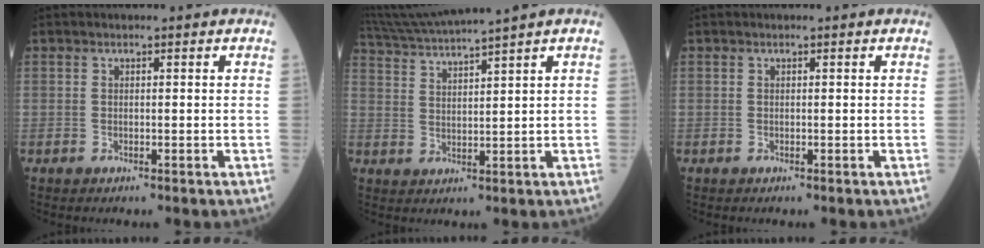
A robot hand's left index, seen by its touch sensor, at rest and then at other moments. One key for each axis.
{"total": 9.3, "fx": 8.3, "fy": -2.3, "fz": 3.7, "tx": -0.070, "ty": 0.008, "tz": 0.148}
{"total": 0.0}